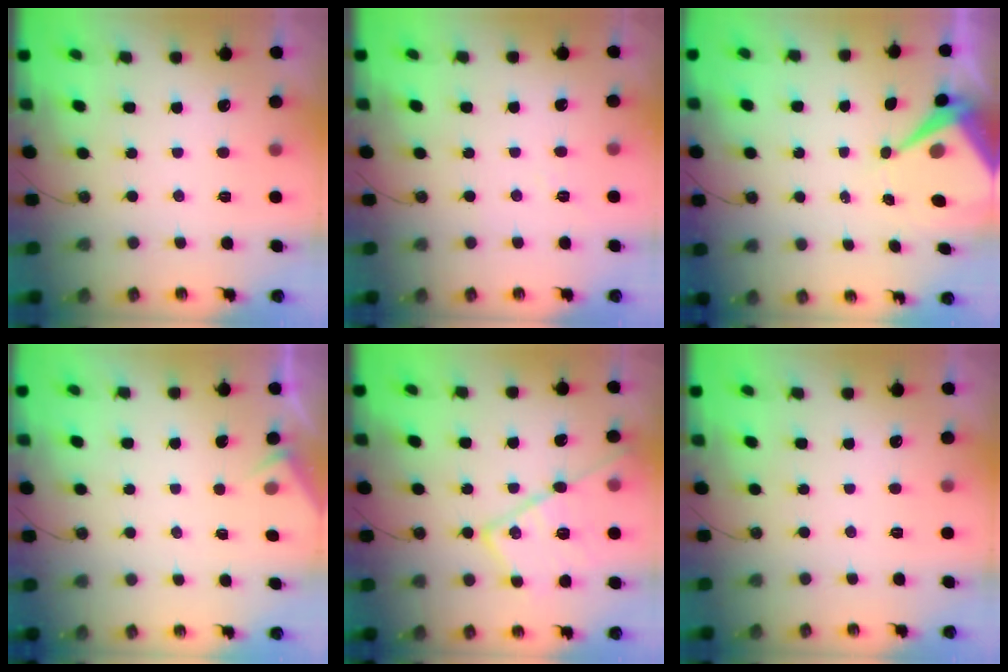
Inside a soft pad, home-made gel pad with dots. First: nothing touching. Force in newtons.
{"total": 3.2, "press": 3.1, "slide": 0.3}
{"total": 7.8, "press": 7.7, "slide": 0.5}
{"total": 2.8, "press": 2.7, "slide": 0.4}
{"total": 18.1, "press": 18.0, "slide": 1.6}
{"total": 0.0}